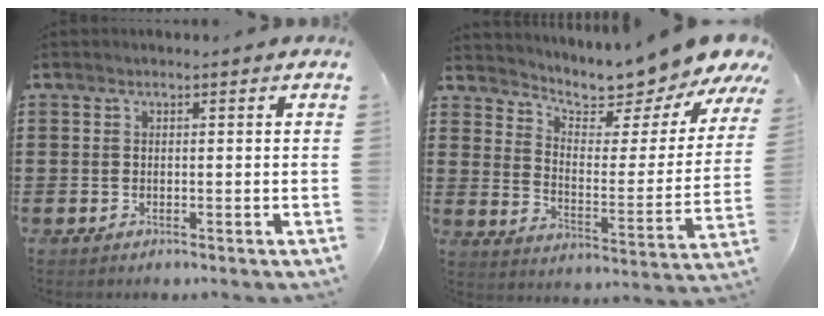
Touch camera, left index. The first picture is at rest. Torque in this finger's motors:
{"motor_torque": [1.72, -0.42, 1.03, 0.17]}